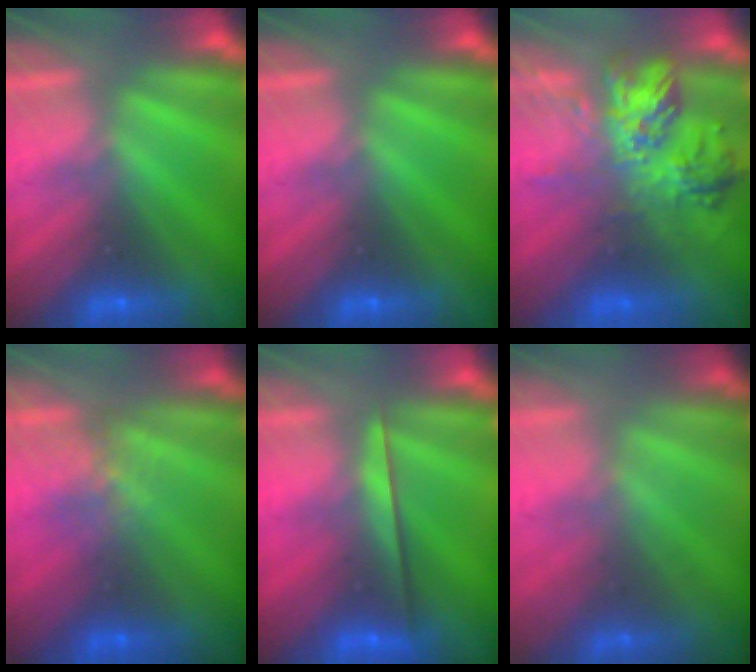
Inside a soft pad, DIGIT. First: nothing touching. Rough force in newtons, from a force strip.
{"total": 0.0}
{"total": 9.0}
{"total": 4.7}
{"total": 2.4}
{"total": 1.5}